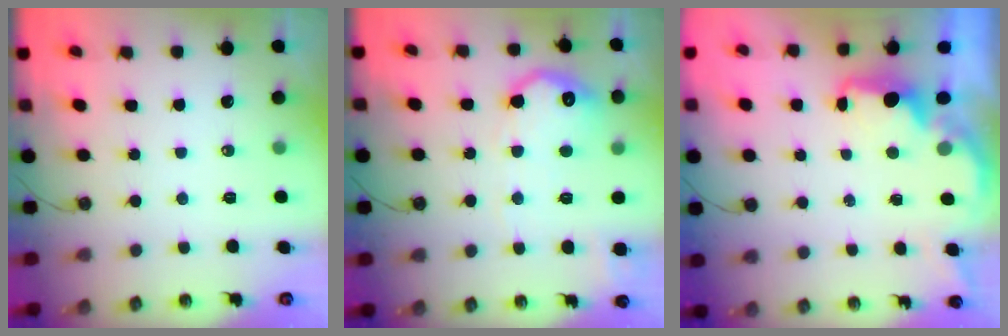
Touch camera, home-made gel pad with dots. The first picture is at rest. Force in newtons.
{"total": 13.6, "press": 13.6, "slide": 0.4}
{"total": 2.0, "press": 1.8, "slide": 0.8}